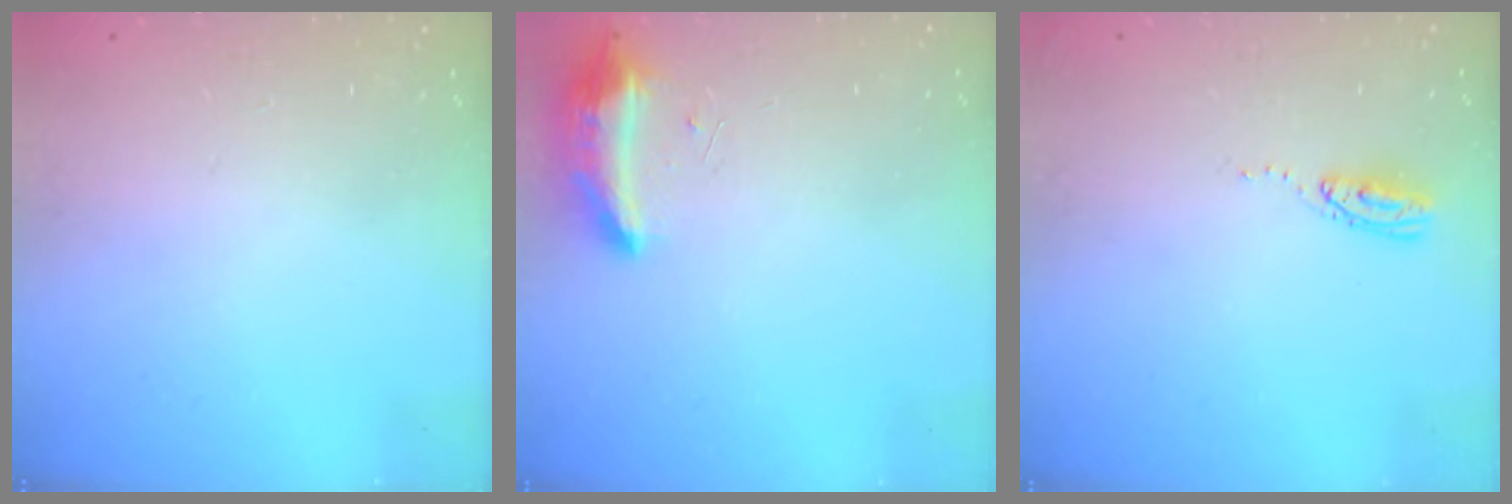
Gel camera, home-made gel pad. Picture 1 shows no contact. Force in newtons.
{"total": 14.4, "press": 9.5, "slide": 10.8}
{"total": 5.0, "press": 5.0, "slide": 0.5}